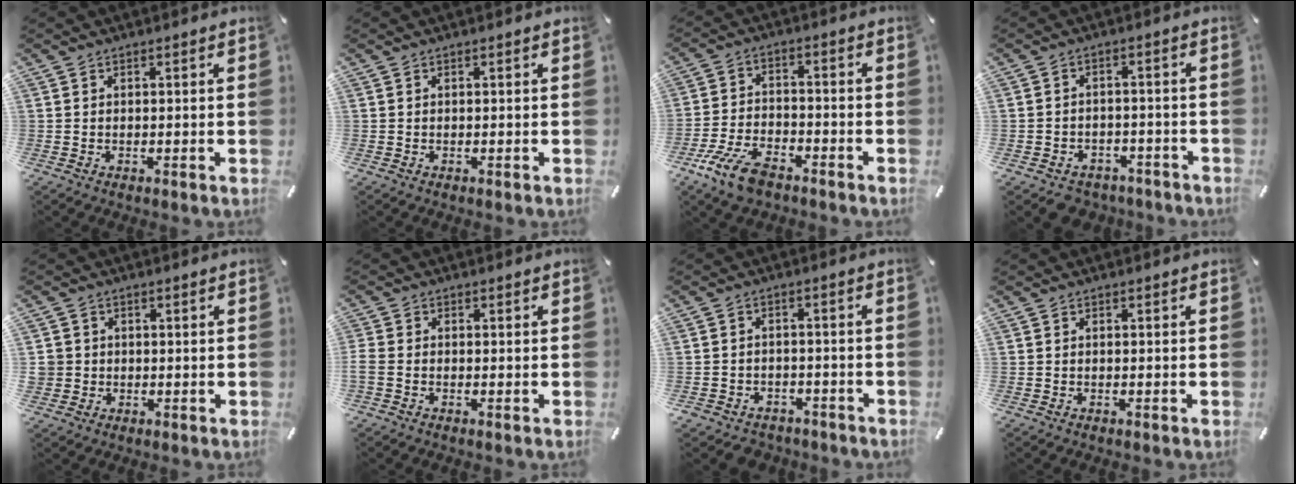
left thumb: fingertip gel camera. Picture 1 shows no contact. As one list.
[{"total": 0.0}, {"total": 10.1, "force": [-6.8, 4.7, 5.7], "torque": [-0.122, 0.029, -0.129]}, {"total": 4.2, "force": [-3.2, 2.7, 0.5], "torque": [-0.013, 0.017, -0.064]}, {"total": 3.7, "force": [0.3, 3.7, 0.2], "torque": [-0.011, 0.007, 0.008]}, {"total": 1.6, "force": [-0.4, 1.0, 1.1], "torque": [-0.018, 0.003, -0.006]}, {"total": 3.7, "force": [-2.7, 2.5, 0.5], "torque": [-0.013, 0.014, -0.054]}, {"total": 0.0}]